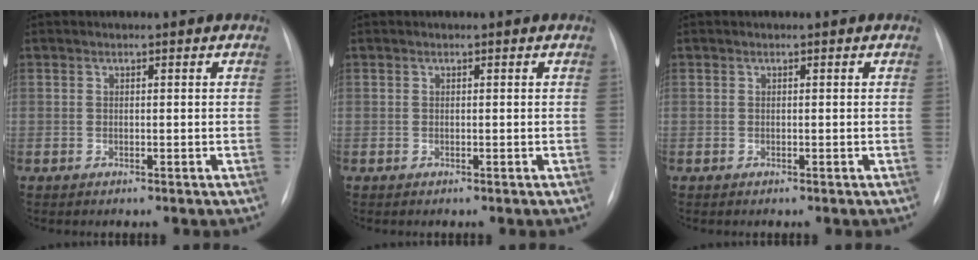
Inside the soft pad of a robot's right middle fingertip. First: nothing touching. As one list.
[{"total": 0.0}, {"total": 0.0}]